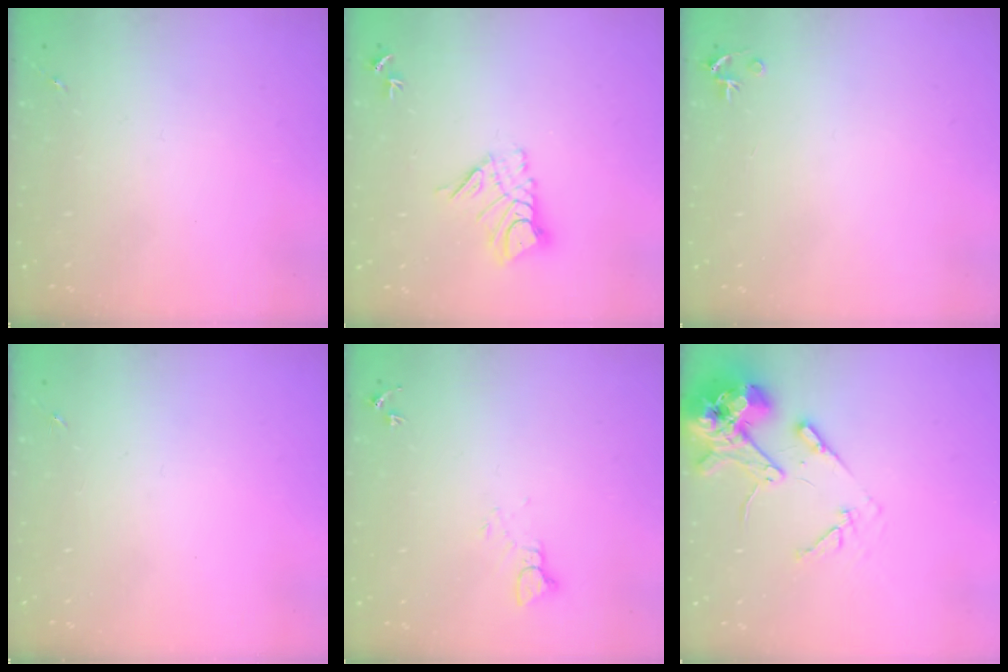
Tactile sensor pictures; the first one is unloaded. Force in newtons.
{"total": 9.8, "press": 9.8, "slide": 0.9}
{"total": 3.5, "press": 3.5, "slide": 0.4}
{"total": 0.0}
{"total": 4.5, "press": 4.5, "slide": 0.3}
{"total": 14.9, "press": 14.7, "slide": 2.3}